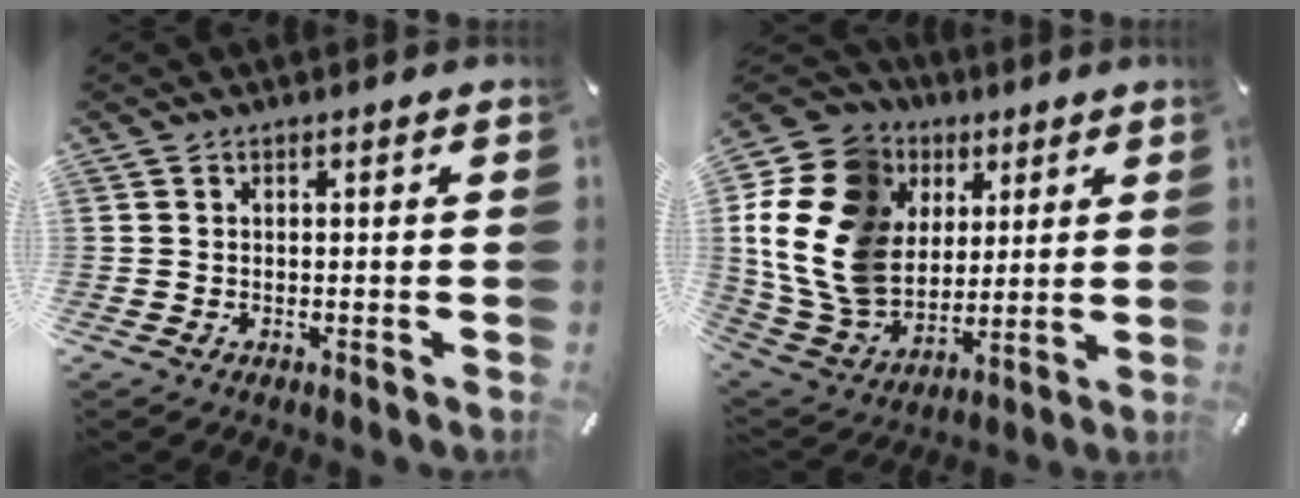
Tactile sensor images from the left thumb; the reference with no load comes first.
{"total": 19.7, "force": [4.0, 16.5, 10.0], "torque": [-0.218, -0.013, 0.077]}